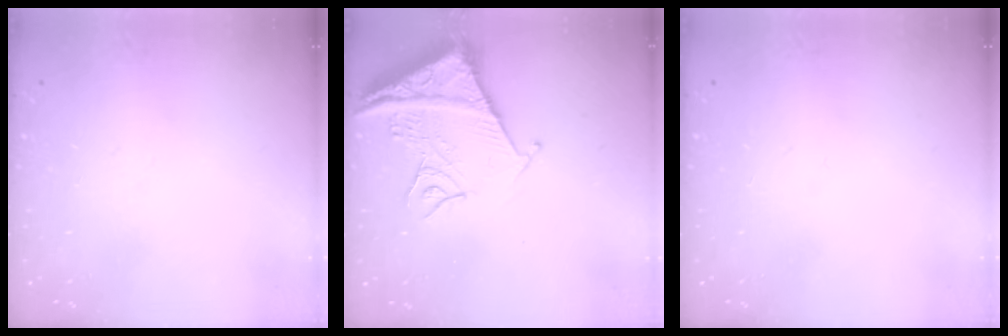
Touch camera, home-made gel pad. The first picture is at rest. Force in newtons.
{"total": 14.1, "press": 14.0, "slide": 1.6}
{"total": 0.0}